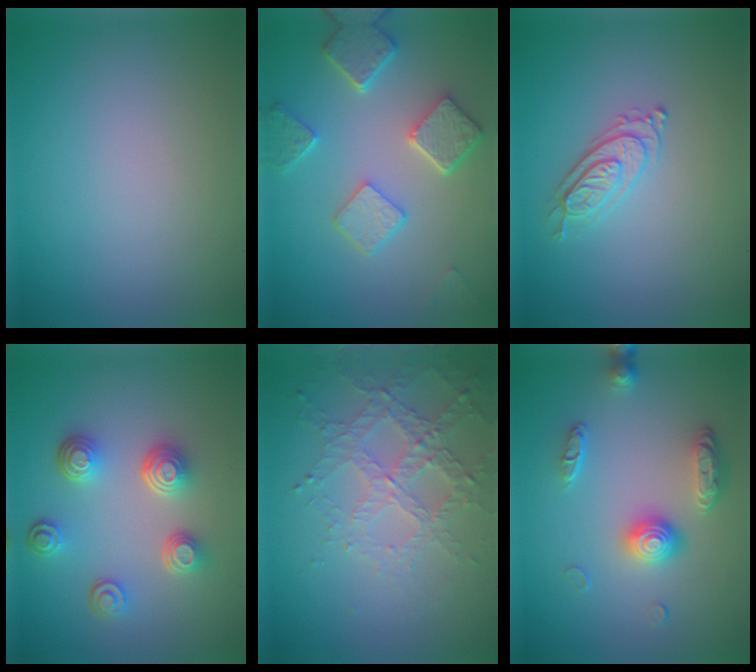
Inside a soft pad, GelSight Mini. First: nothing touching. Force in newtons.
{"total": 4.9, "press": 3.9, "slide": 3.0}
{"total": 2.2, "press": 2.2, "slide": 0.4}
{"total": 4.6, "press": 3.5, "slide": 2.9}
{"total": 3.2, "press": 3.0, "slide": 1.3}
{"total": 3.5, "press": 3.0, "slide": 1.8}